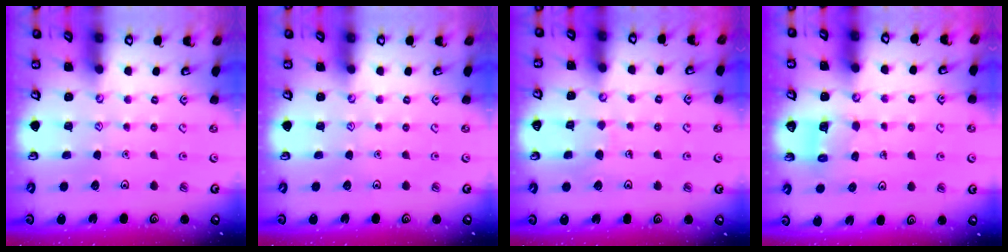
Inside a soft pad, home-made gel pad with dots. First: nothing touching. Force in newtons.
{"total": 0.0}
{"total": 4.7, "press": 4.7, "slide": 0.3}
{"total": 5.1, "press": 5.1, "slide": 0.3}